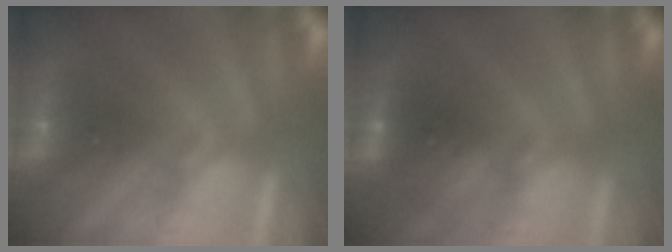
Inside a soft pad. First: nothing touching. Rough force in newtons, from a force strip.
{"total": 2.7}